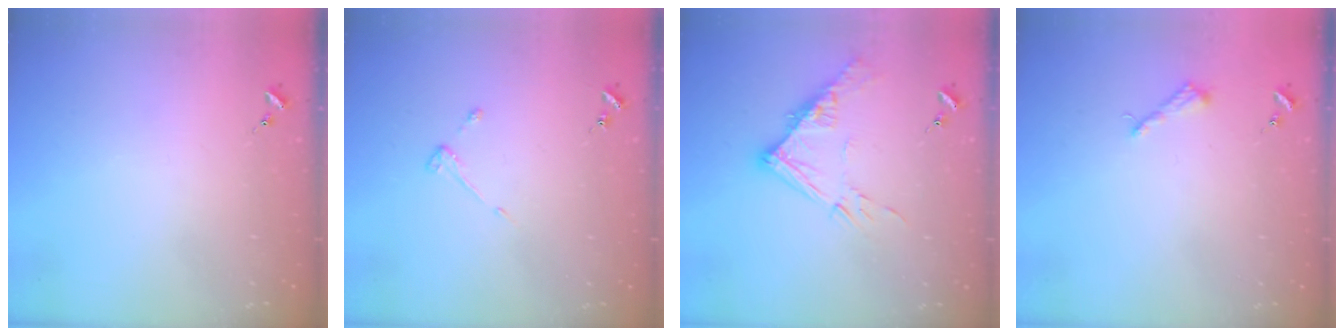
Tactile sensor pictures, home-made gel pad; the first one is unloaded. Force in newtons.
{"total": 3.0, "press": 3.0, "slide": 0.4}
{"total": 13.2, "press": 13.2, "slide": 1.2}
{"total": 4.2, "press": 4.1, "slide": 0.6}